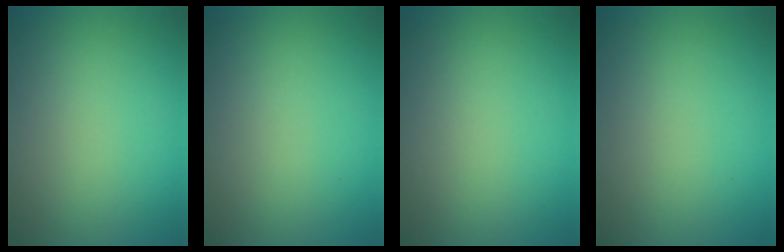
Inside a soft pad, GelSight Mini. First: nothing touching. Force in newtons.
{"total": 0.0}
{"total": 0.0}
{"total": 0.0}